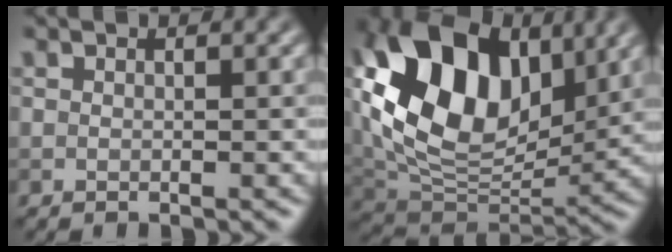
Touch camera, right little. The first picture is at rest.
{"total": 15.1, "force": [4.9, 9.5, 10.7], "torque": [-0.204, 0.019, 0.088]}